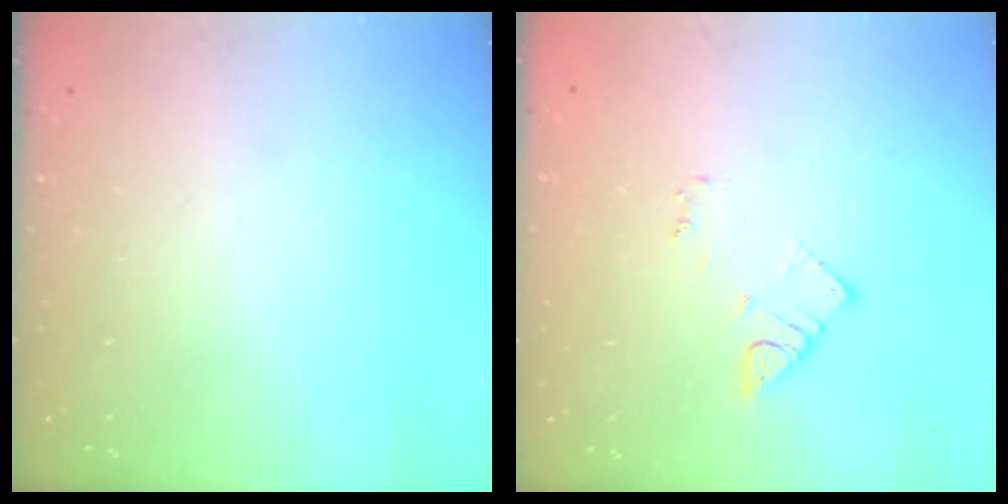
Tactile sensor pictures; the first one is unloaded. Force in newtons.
{"total": 3.4, "press": 3.4, "slide": 0.6}